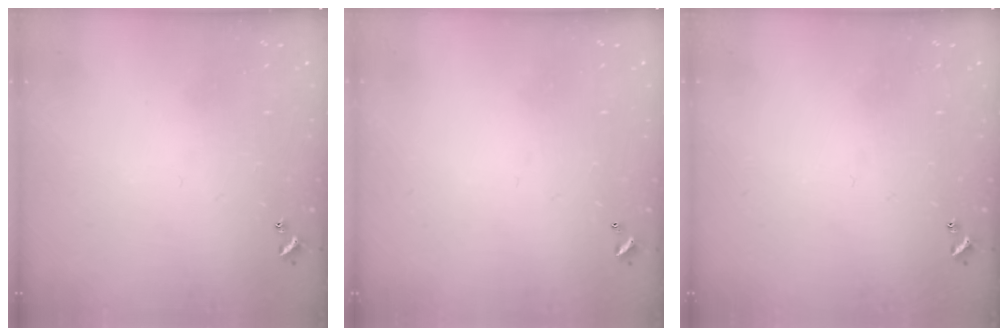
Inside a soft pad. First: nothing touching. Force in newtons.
{"total": 2.9, "press": 2.9, "slide": 0.1}
{"total": 0.0}